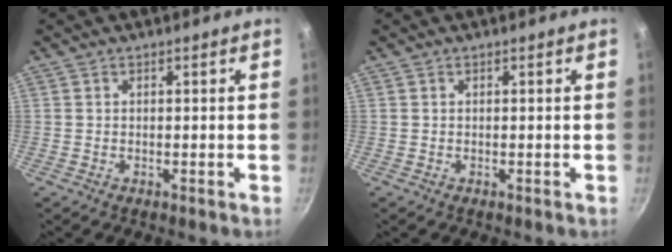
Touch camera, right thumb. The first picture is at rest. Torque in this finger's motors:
{"motor_torque": [-0.03, -0.04, 0.03, 0.02, 0.00]}